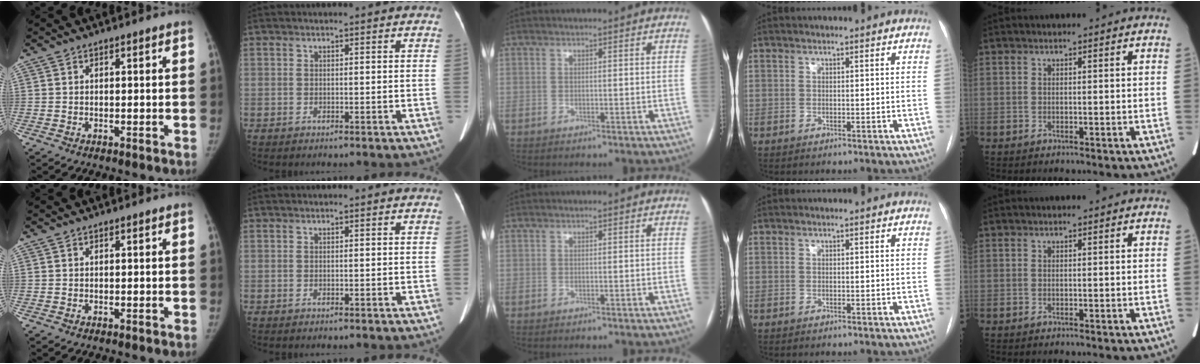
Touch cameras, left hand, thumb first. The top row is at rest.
{}